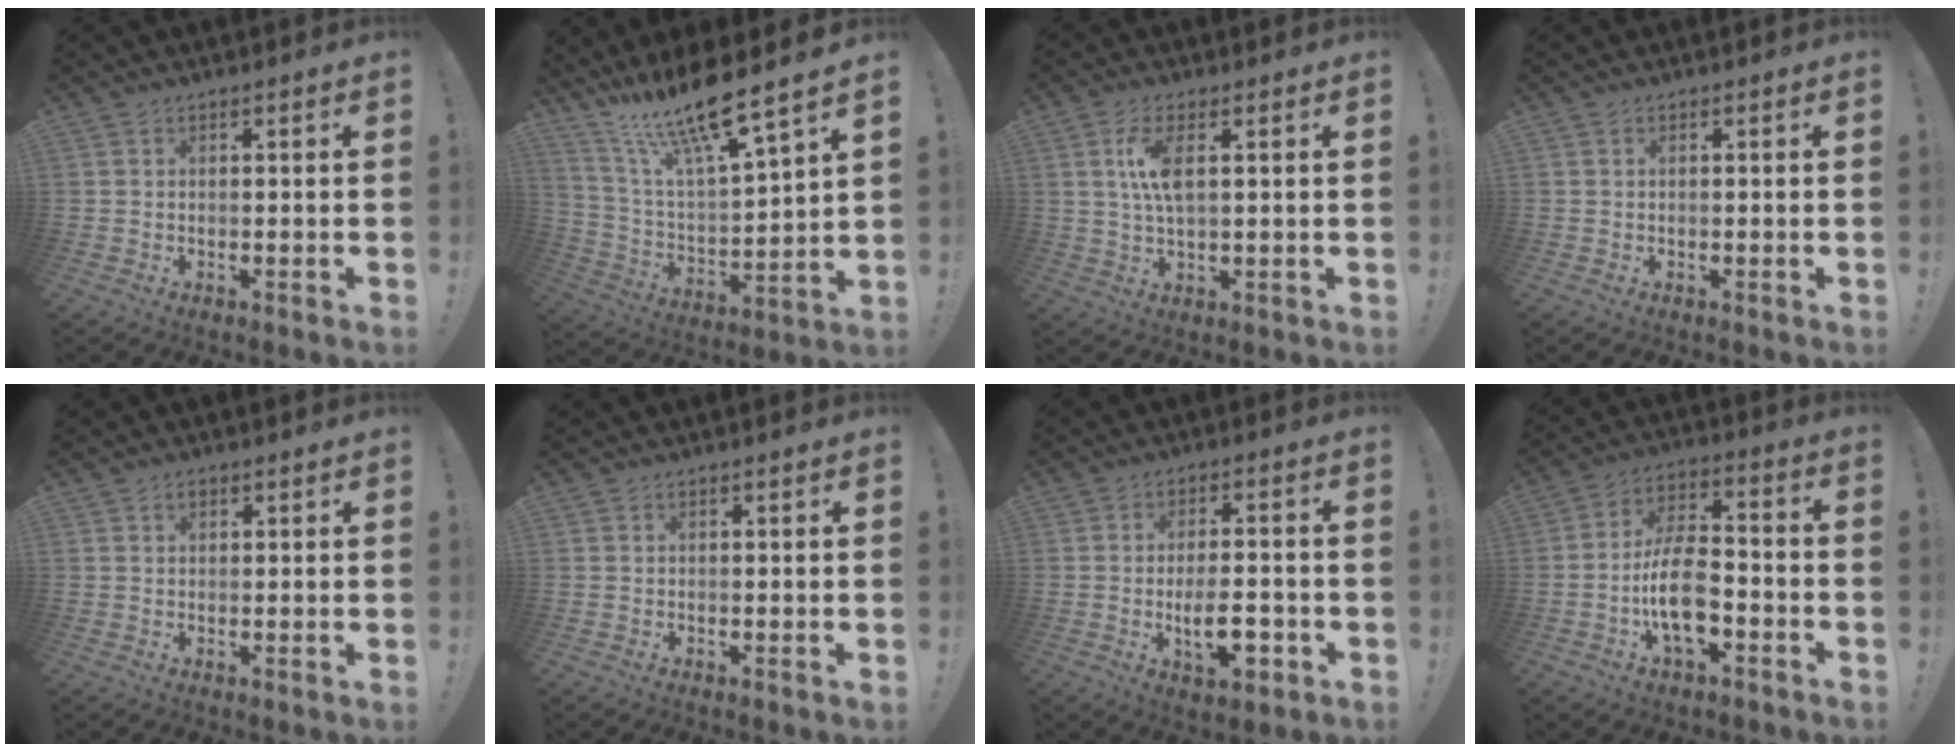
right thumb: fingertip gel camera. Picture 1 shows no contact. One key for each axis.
{"total": 15.9, "fx": 12.9, "fy": 1.3, "fz": 9.1, "tx": -0.171, "ty": -0.103, "tz": 0.214}
{"total": 7.9, "fx": 1.9, "fy": 2.9, "fz": 7.1, "tx": -0.136, "ty": -0.008, "tz": 0.027}
{"total": 0.0}
{"total": 1.5, "fx": 0.8, "fy": 0.9, "fz": 0.8, "tx": -0.012, "ty": 0.003, "tz": 0.014}
{"total": 0.0}
{"total": 10.0, "fx": -2.8, "fy": 4.1, "fz": 8.7, "tx": -0.135, "ty": 0.003, "tz": -0.048}
{"total": 14.3, "fx": -4.2, "fy": 7.8, "fz": 11.1, "tx": -0.208, "ty": 0.023, "tz": -0.073}